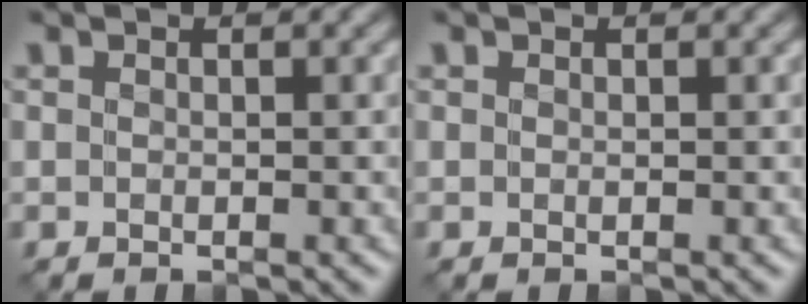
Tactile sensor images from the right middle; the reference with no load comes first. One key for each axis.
{"total": 0.0}